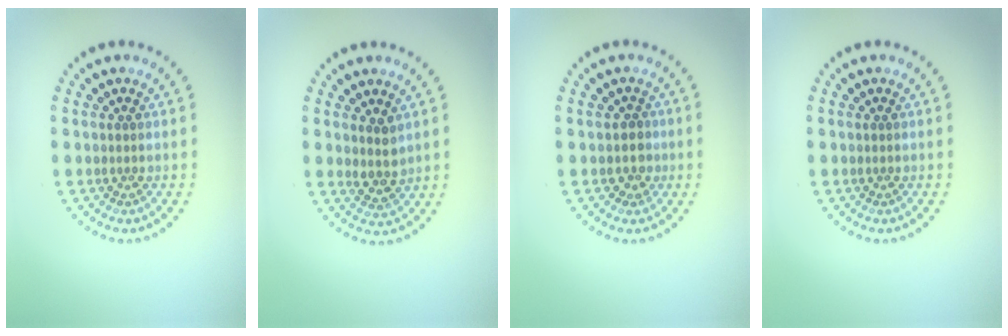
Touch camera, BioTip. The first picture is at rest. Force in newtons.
{"total": 2.0, "press": 1.7, "slide": 1.1}
{"total": 1.2, "press": 0.8, "slide": 0.8}
{"total": 0.0}